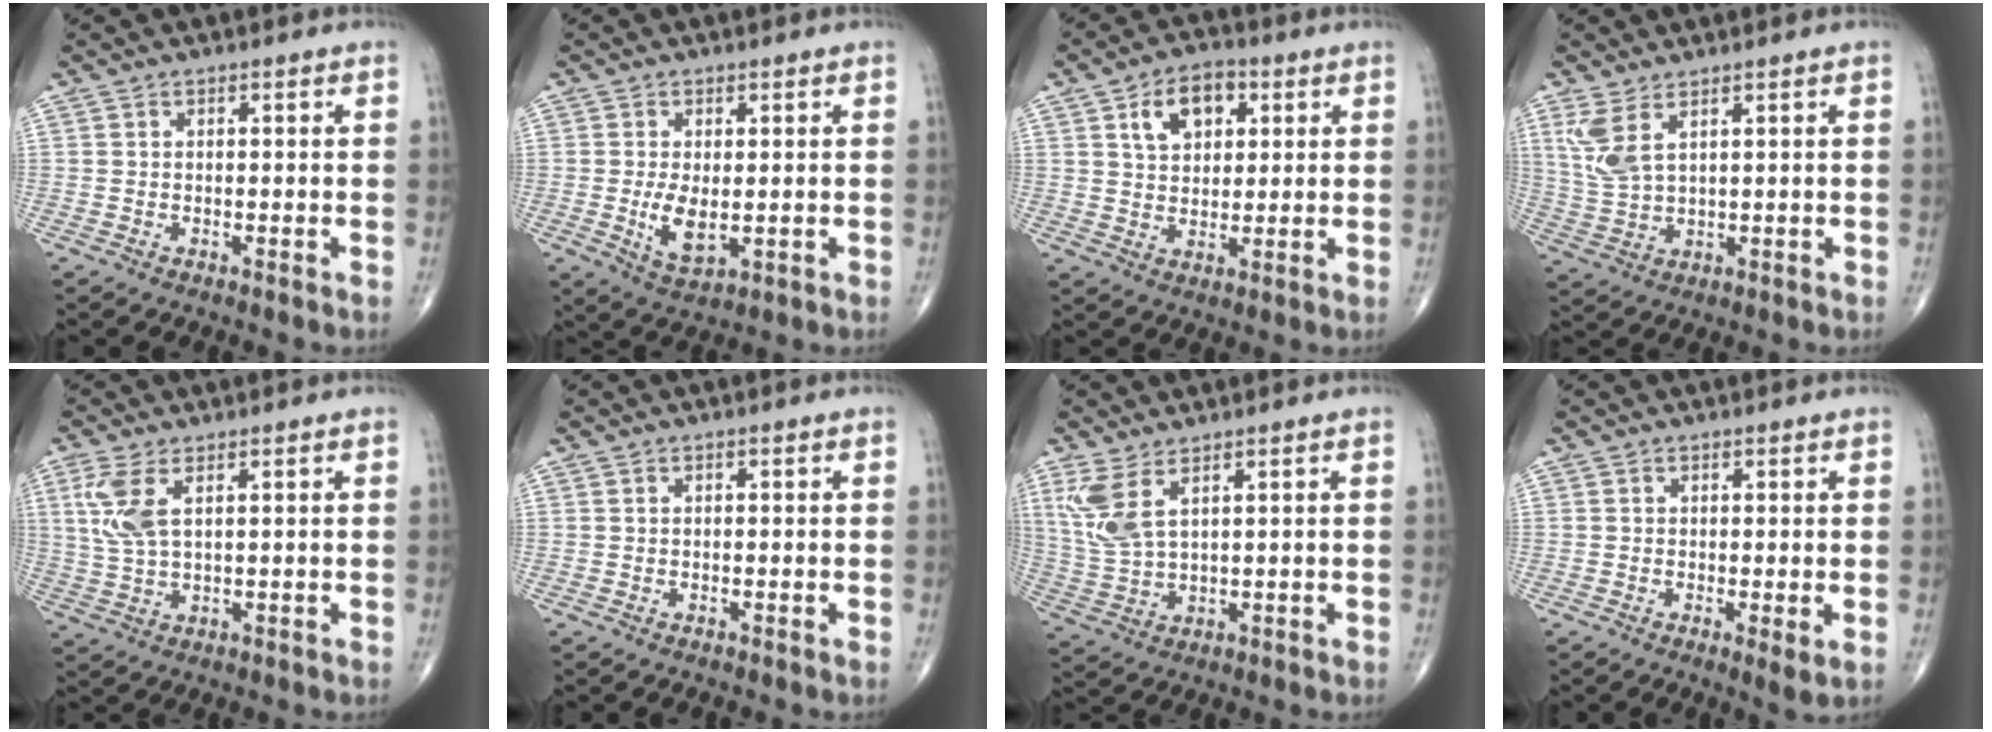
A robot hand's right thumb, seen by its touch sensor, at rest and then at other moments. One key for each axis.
{"total": 5.6, "fx": -0.5, "fy": 2.7, "fz": 4.9, "tx": -0.091, "ty": -0.015, "tz": 0.001}
{"total": 8.8, "fx": 3.4, "fy": 5.6, "fz": 5.8, "tx": -0.071, "ty": -0.004, "tz": 0.054}
{"total": 6.1, "fx": 3.1, "fy": 2.2, "fz": 4.7, "tx": -0.114, "ty": -0.012, "tz": 0.075}
{"total": 6.4, "fx": 2.4, "fy": 2.6, "fz": 5.4, "tx": -0.135, "ty": -0.003, "tz": 0.055}
{"total": 0.0}
{"total": 7.1, "fx": 3.6, "fy": 2.4, "fz": 5.6, "tx": -0.136, "ty": -0.014, "tz": 0.087}
{"total": 2.4, "fx": -0.3, "fy": 0.5, "fz": 2.3, "tx": -0.041, "ty": -0.011, "tz": -0.007}